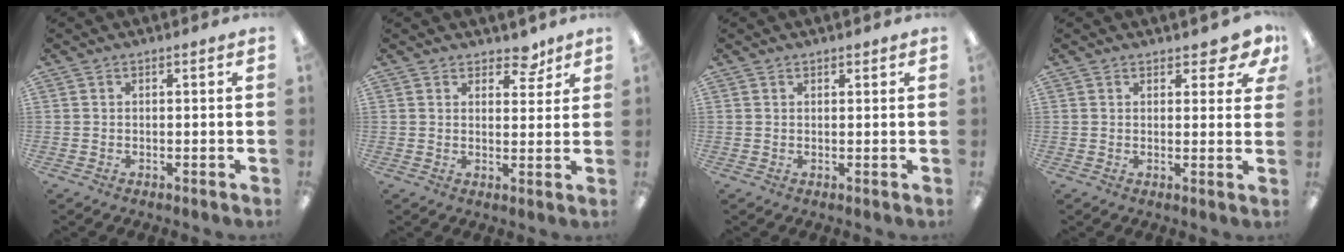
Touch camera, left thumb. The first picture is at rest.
{"total": 5.7, "force": [4.3, 3.0, 2.1], "torque": [-0.012, -0.024, 0.072]}
{"total": 1.2, "force": [1.0, 0.6, 0.2], "torque": [-0.004, 0.000, 0.020]}
{"total": 4.1, "force": [3.2, 1.8, 1.8], "torque": [-0.017, -0.013, 0.054]}